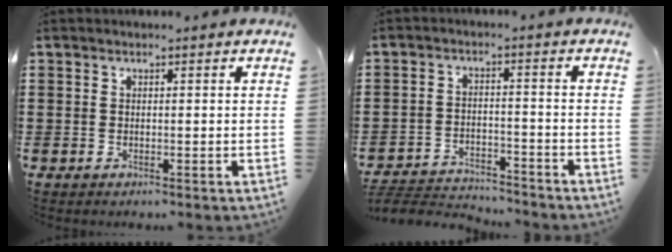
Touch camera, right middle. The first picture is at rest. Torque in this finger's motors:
{"motor_torque": [0.16, 0.13, 0.01, 0.00]}